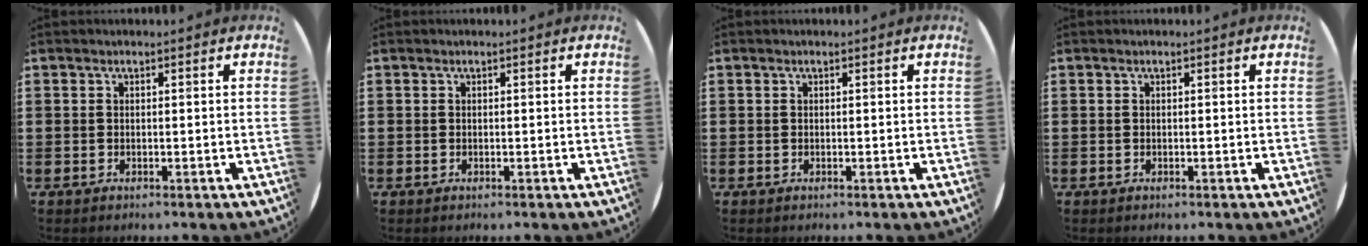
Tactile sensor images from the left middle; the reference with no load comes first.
{"total": 0.0}
{"total": 0.0}
{"total": 0.0}